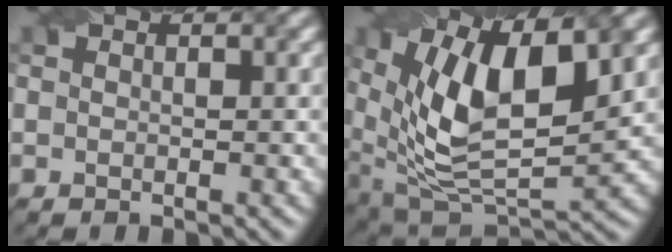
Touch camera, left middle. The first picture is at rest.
{"total": 12.2, "force": [3.8, 5.6, 10.2], "torque": [-0.186, -0.003, 0.071]}